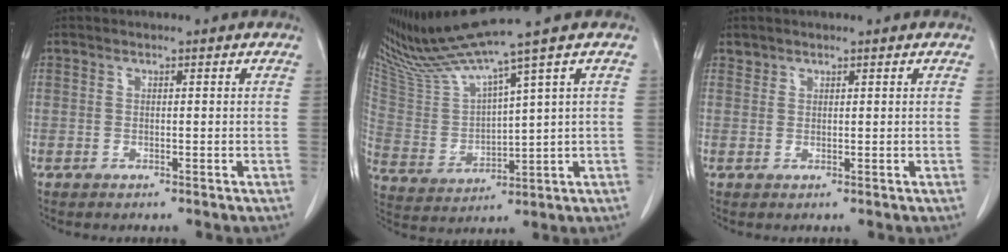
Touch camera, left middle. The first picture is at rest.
{"total": 10.4, "force": [8.8, -2.1, 5.2], "torque": [-0.106, -0.005, 0.176]}
{"total": 0.7, "force": [0.6, 0.3, -0.2], "torque": [0.002, 0.003, 0.011]}